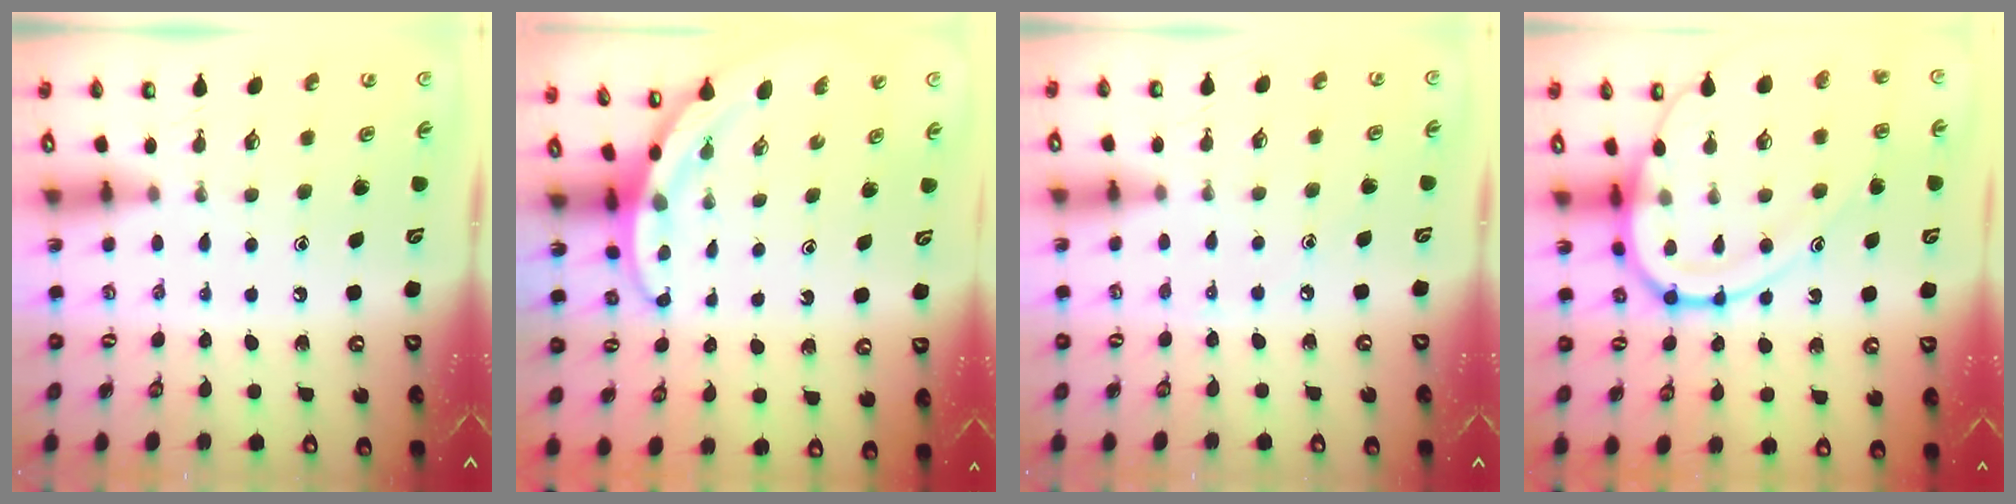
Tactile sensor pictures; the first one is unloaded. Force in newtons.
{"total": 3.5, "press": 3.5, "slide": 0.1}
{"total": 2.3, "press": 2.3, "slide": 0.3}
{"total": 13.9, "press": 13.8, "slide": 0.8}